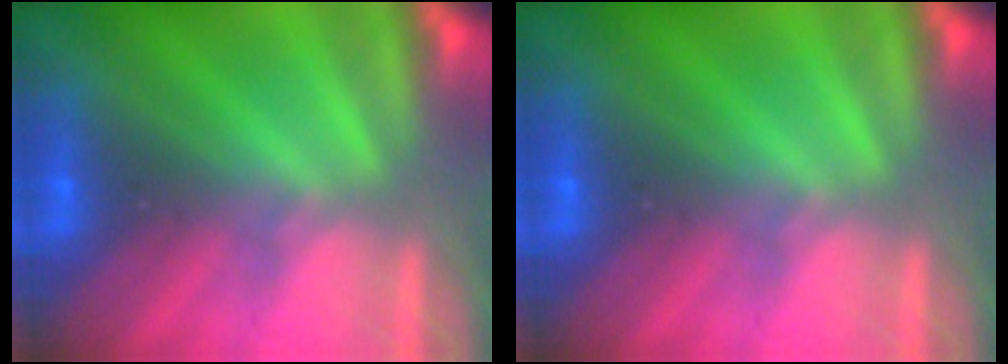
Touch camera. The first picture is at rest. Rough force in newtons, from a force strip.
{"total": 0.0}